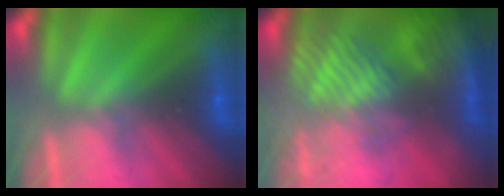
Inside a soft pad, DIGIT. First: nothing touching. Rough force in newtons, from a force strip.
{"total": 11.8}